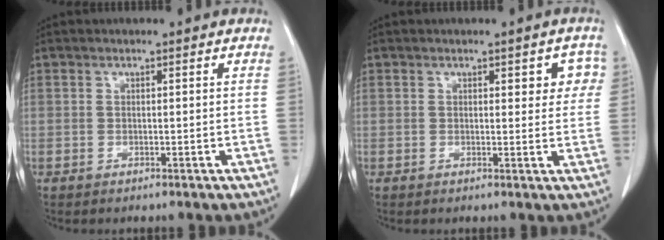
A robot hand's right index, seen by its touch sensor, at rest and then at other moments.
{"total": 3.6, "force": [1.3, 1.8, 2.9], "torque": [-0.019, 0.008, 0.011]}